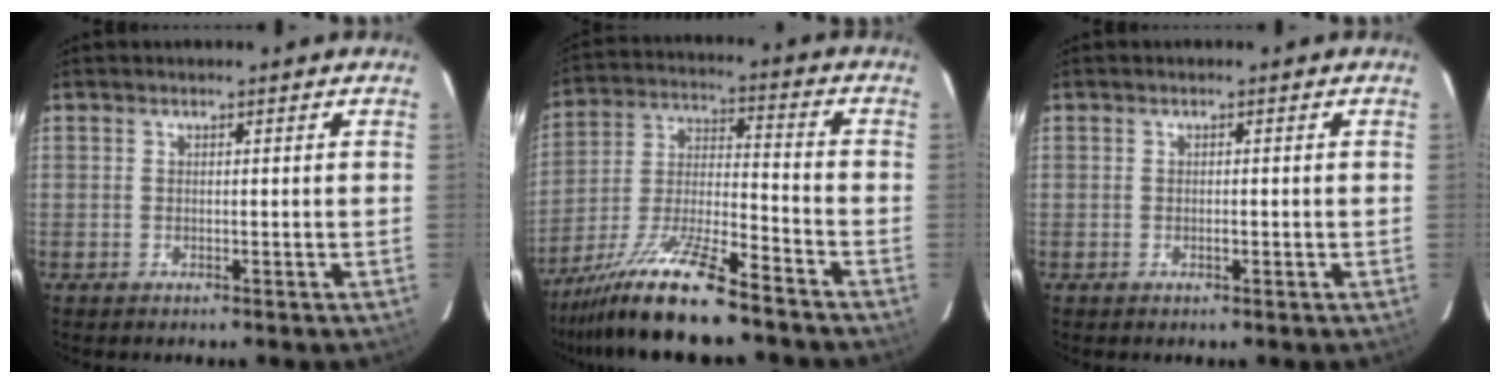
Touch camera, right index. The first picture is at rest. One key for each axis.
{"total": 14.6, "fx": -11.4, "fy": 1.1, "fz": 9.1, "tx": -0.179, "ty": -0.016, "tz": -0.206}
{"total": 0.6, "fx": -0.1, "fy": 0.3, "fz": 0.5, "tx": -0.011, "ty": 0.001, "tz": 0.000}